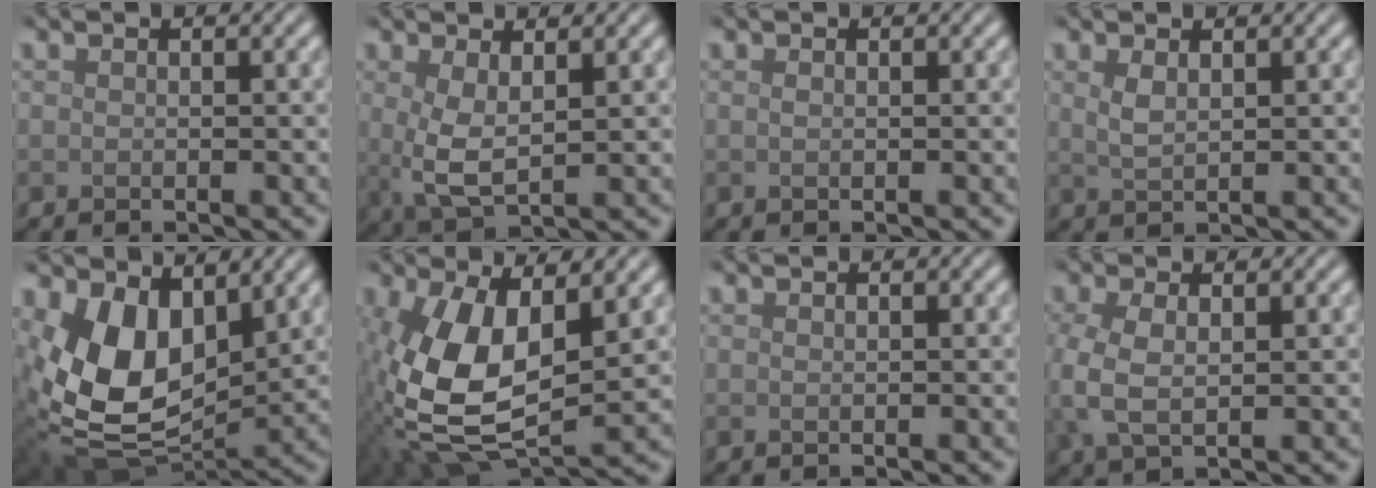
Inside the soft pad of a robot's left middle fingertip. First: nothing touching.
{"total": 3.1, "force": [0.7, 1.1, 2.8], "torque": [-0.064, -0.004, 0.017]}
{"total": 0.0}
{"total": 1.4, "force": [0.8, 0.5, 1.0], "torque": [-0.025, 0.000, 0.019]}
{"total": 10.9, "force": [2.7, 6.9, 8.1], "torque": [-0.159, -0.032, 0.054]}
{"total": 12.4, "force": [0.3, 6.6, 10.5], "torque": [-0.241, -0.013, 0.003]}
{"total": 0.0}
{"total": 4.2, "force": [0.0, 2.4, 3.4], "torque": [-0.096, -0.006, 0.001]}